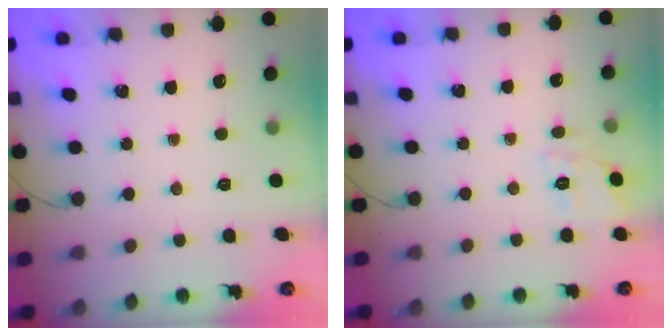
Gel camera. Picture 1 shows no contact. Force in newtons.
{"total": 9.4, "press": 9.3, "slide": 1.3}